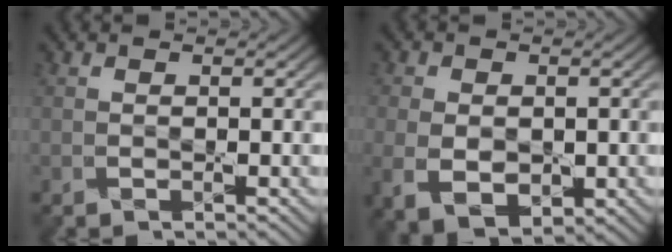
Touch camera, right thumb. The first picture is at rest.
{"total": 6.3, "force": [-1.3, 4.3, 4.4], "torque": [-0.102, -0.024, -0.012]}